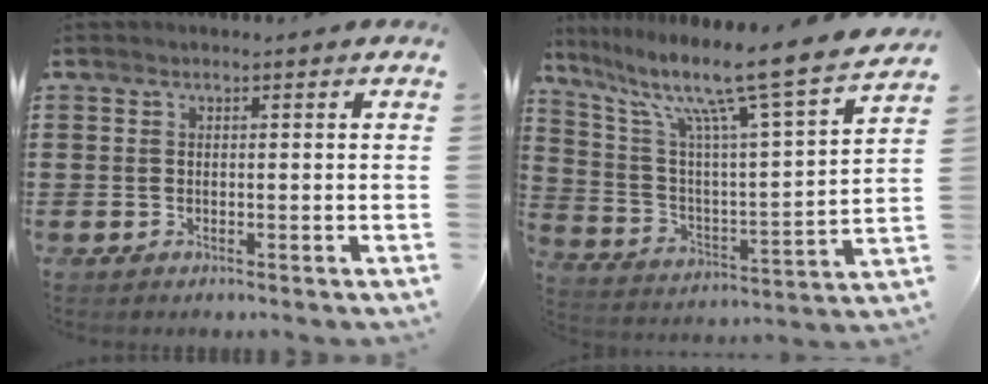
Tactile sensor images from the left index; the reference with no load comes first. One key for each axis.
{"total": 11.9, "fx": 9.2, "fy": 0.1, "fz": 7.6, "tx": -0.165, "ty": -0.071, "tz": 0.137}